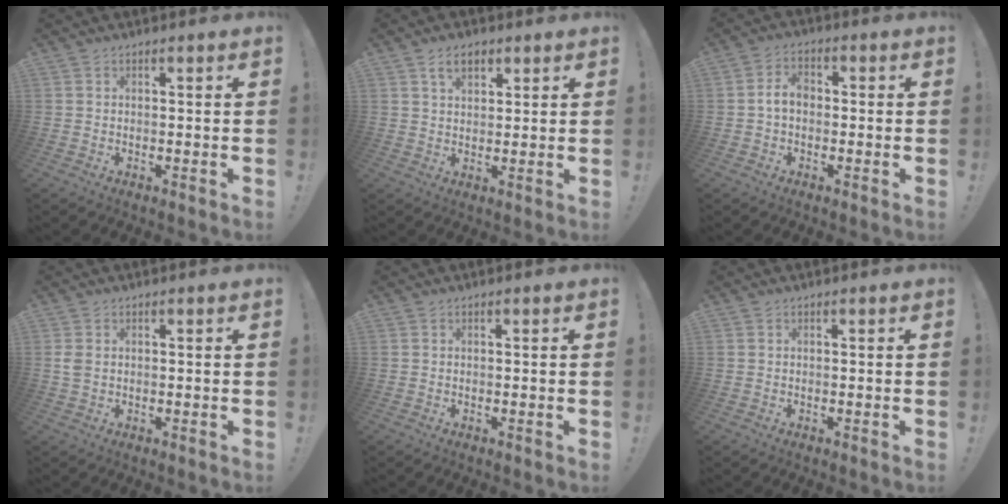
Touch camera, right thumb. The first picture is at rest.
{"total": 5.3, "force": [3.0, 3.0, 3.3], "torque": [-0.056, -0.004, 0.054]}
{"total": 5.2, "force": [-0.4, 3.5, 3.8], "torque": [-0.061, 0.012, -0.006]}
{"total": 2.3, "force": [0.5, 1.5, 1.7], "torque": [-0.026, 0.002, 0.009]}
{"total": 0.0}
{"total": 0.0}